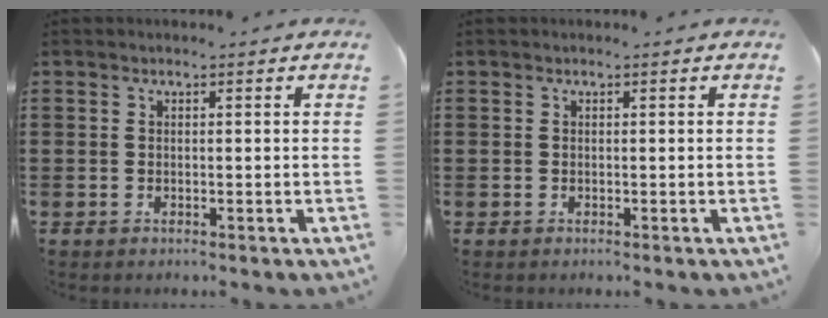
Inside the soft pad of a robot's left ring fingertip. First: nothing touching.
{"total": 0.0}